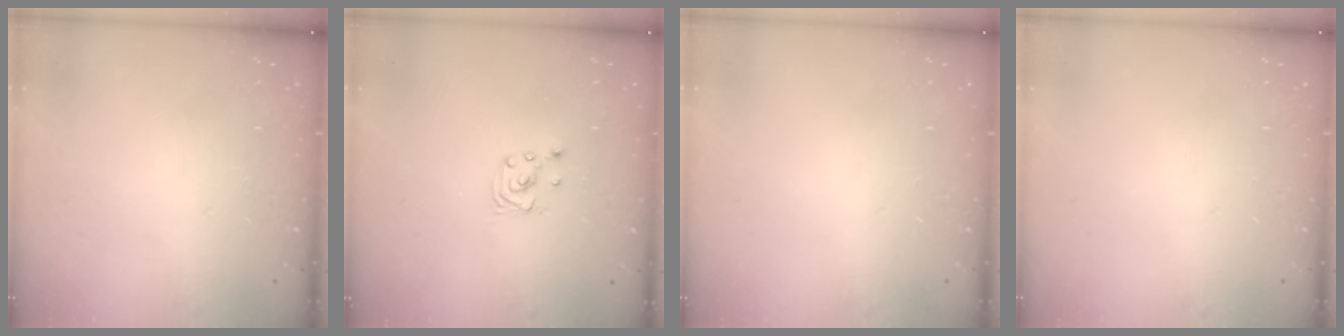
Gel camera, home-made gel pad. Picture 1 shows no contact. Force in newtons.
{"total": 2.3, "press": 2.3, "slide": 0.2}
{"total": 0.0}
{"total": 0.0}